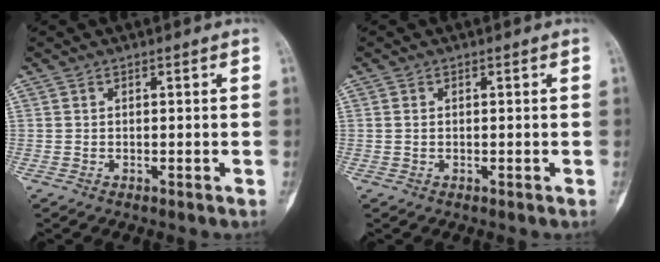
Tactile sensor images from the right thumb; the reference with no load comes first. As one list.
[{"total": 0.6, "force": [0.0, 0.4, 0.4], "torque": [-0.012, -0.001, 0.002]}]